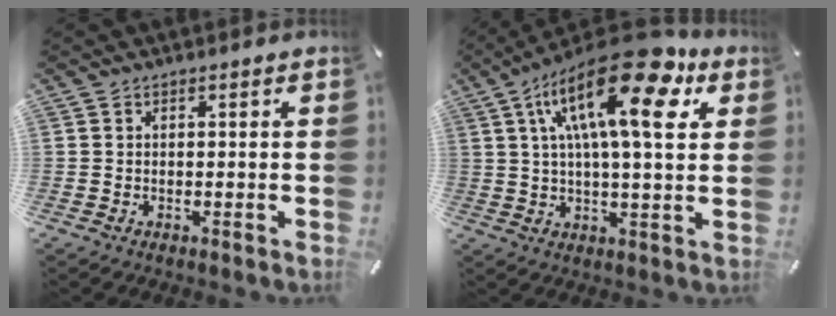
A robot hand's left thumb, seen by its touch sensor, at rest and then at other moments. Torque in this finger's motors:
{"motor_torque": [0.18, 1.63, 1.43, -1.34, 0.65]}